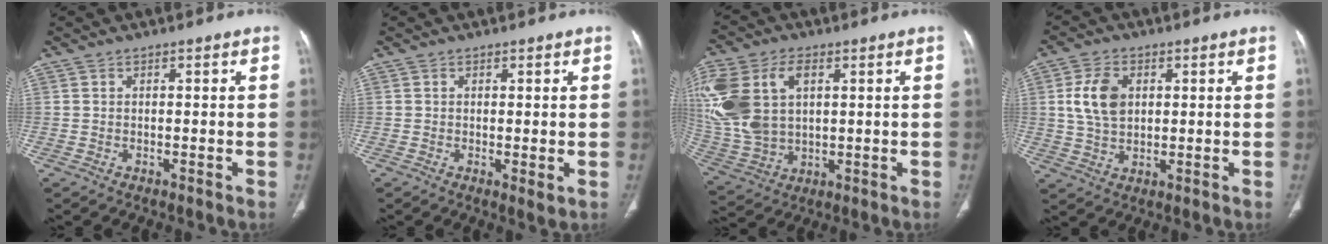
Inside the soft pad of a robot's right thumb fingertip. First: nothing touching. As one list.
[{"total": 1.6, "force": [-0.1, 0.4, 1.6], "torque": [-0.030, -0.010, -0.002]}, {"total": 20.6, "force": [5.1, 13.5, 14.8], "torque": [-0.353, 0.006, 0.106]}, {"total": 8.1, "force": [1.8, 5.4, 5.7], "torque": [-0.102, -0.002, 0.036]}]